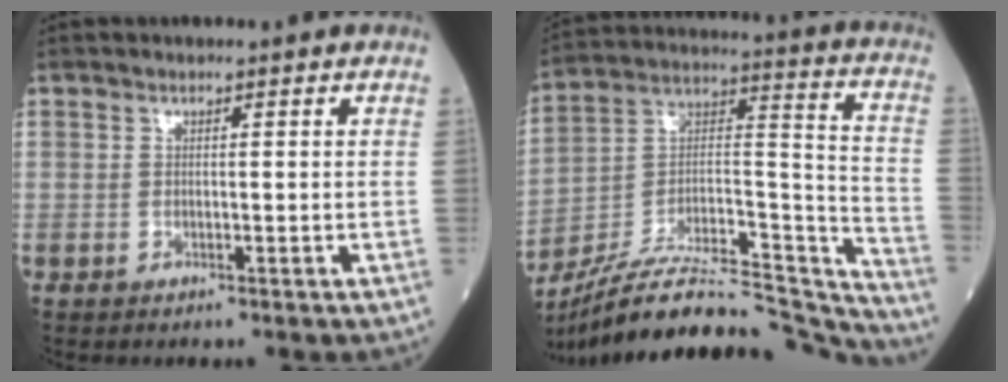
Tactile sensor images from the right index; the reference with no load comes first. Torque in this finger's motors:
{"motor_torque": [0.15, -1.99, 0.22, 0.05]}